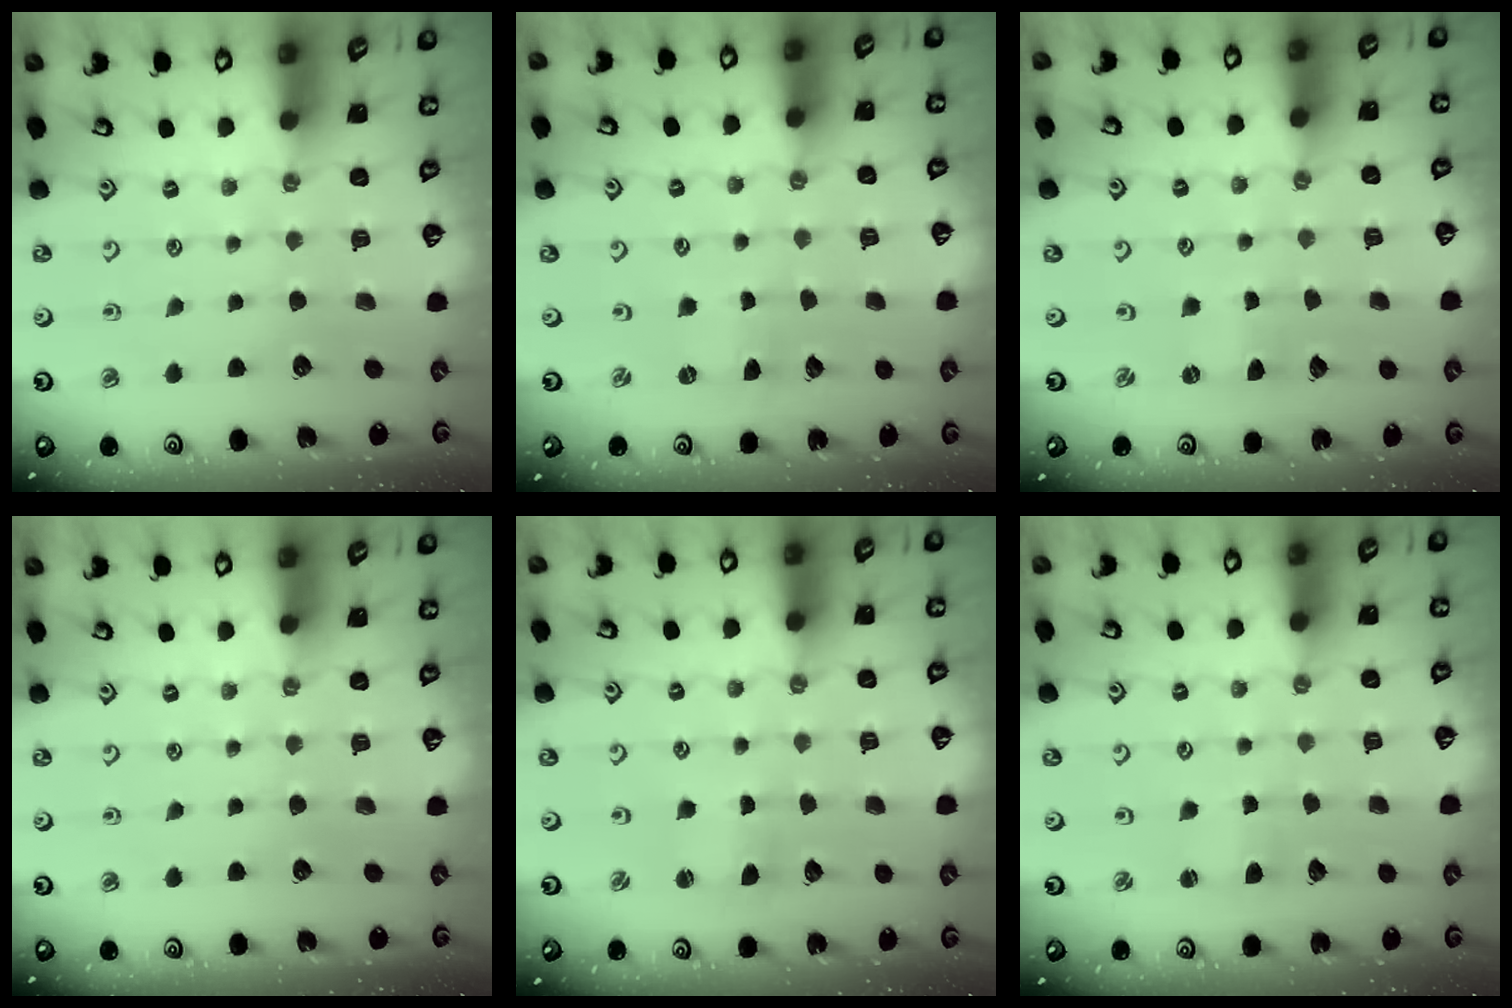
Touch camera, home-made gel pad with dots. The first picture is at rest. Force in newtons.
{"total": 0.0}
{"total": 0.0}
{"total": 0.0}
{"total": 1.2, "press": 1.2, "slide": 0.3}
{"total": 2.7, "press": 2.7, "slide": 0.3}